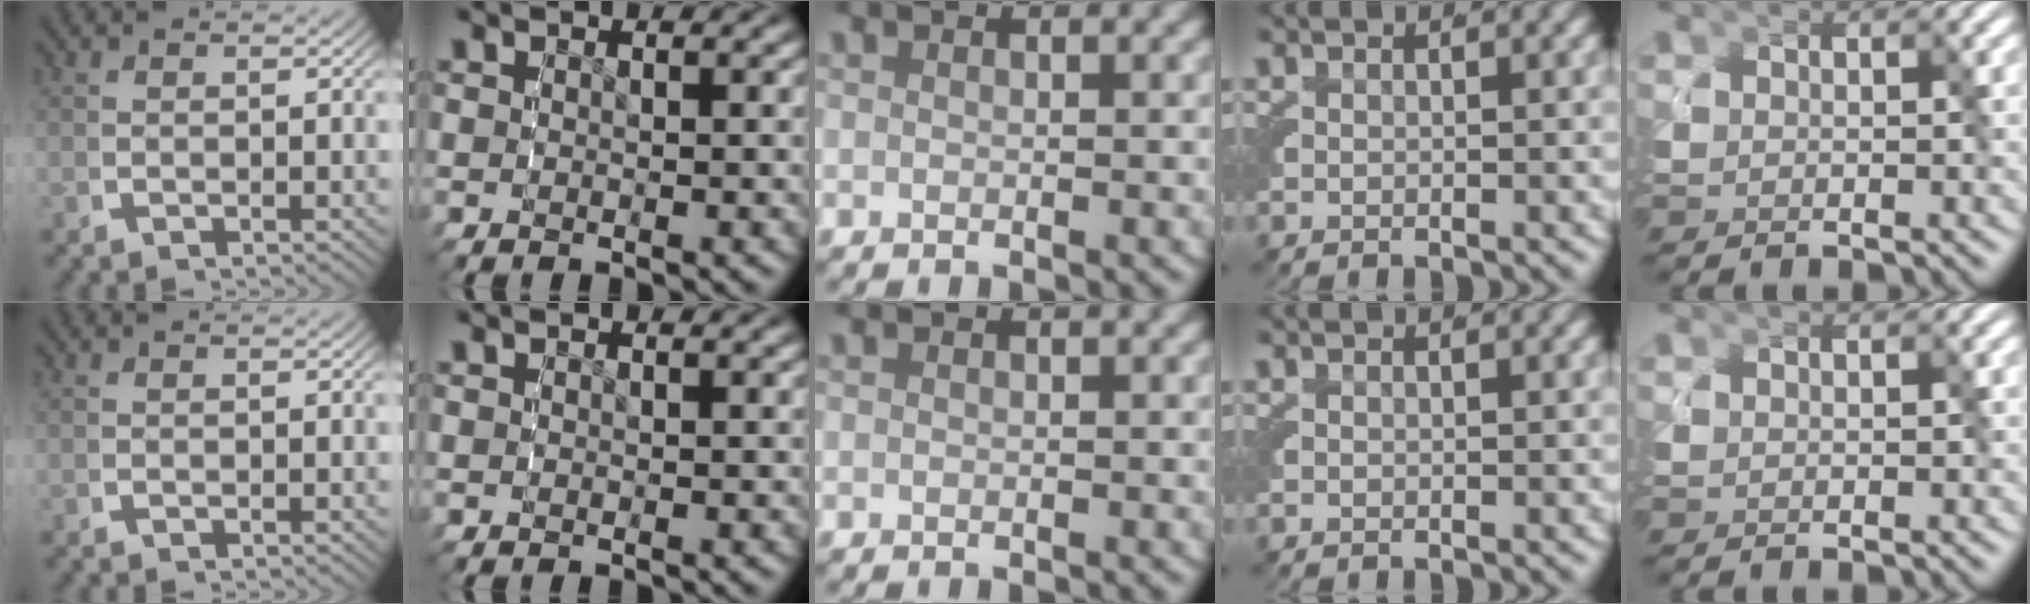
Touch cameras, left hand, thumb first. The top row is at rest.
{}